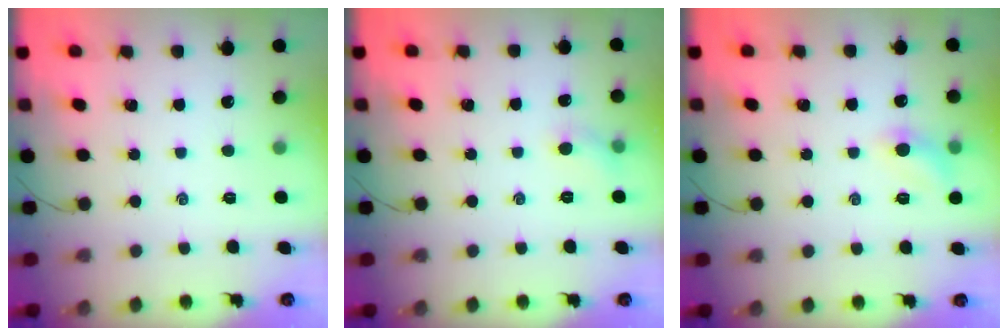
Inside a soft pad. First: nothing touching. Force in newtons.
{"total": 4.0, "press": 3.8, "slide": 1.2}
{"total": 6.5, "press": 6.3, "slide": 1.7}